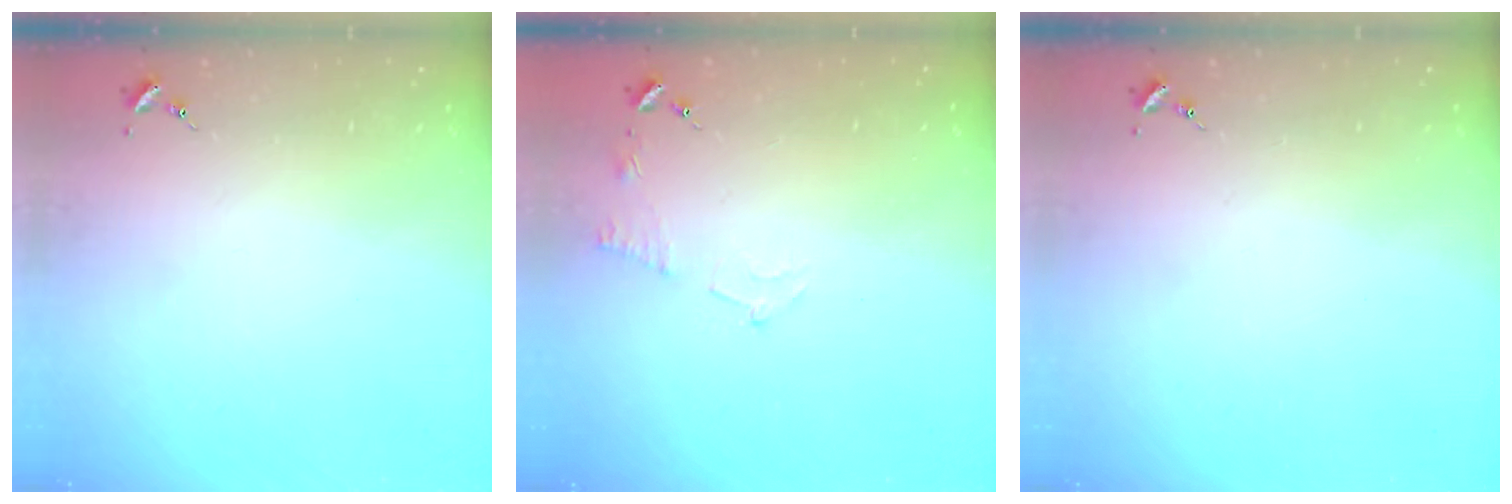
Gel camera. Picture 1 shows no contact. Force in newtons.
{"total": 4.7, "press": 4.5, "slide": 1.4}
{"total": 0.0}